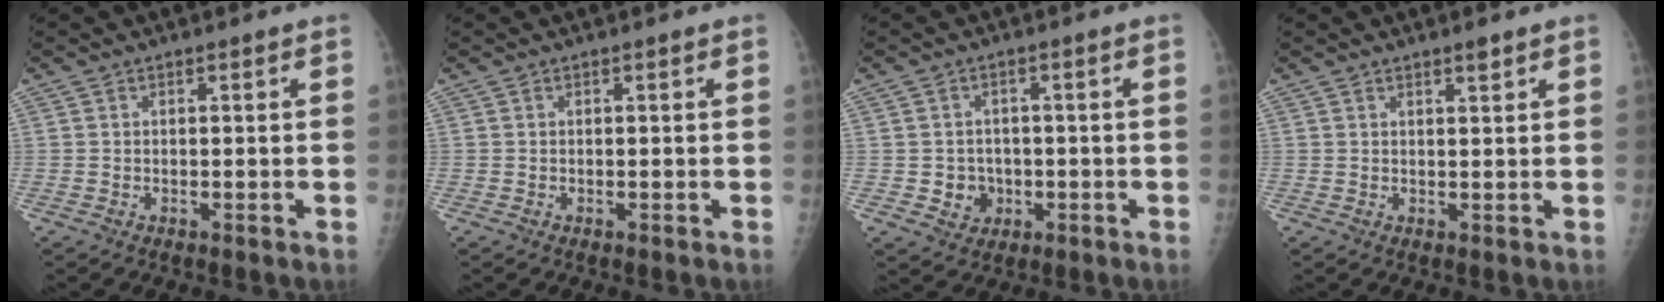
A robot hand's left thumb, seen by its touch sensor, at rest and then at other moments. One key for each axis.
{"total": 0.0}
{"total": 4.1, "fx": -0.7, "fy": 3.8, "fz": 1.3, "tx": 0.002, "ty": 0.006, "tz": -0.004}
{"total": 1.5, "fx": 1.2, "fy": 0.3, "fz": 0.9, "tx": -0.010, "ty": -0.008, "tz": 0.020}